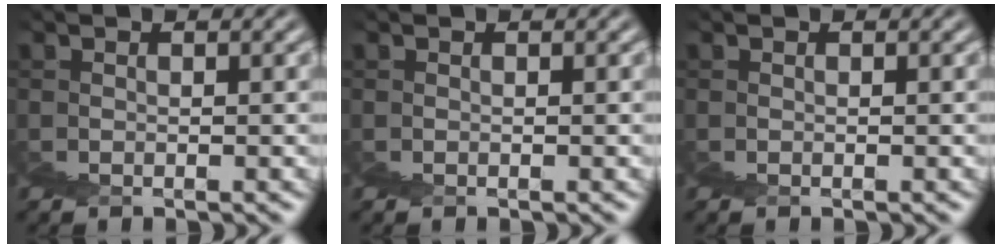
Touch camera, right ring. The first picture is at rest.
{"total": 0.0}
{"total": 0.0}